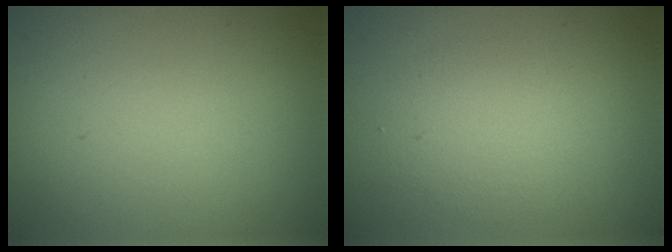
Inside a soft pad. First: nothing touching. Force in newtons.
{"total": 2.6, "press": 2.6, "slide": 0.2}